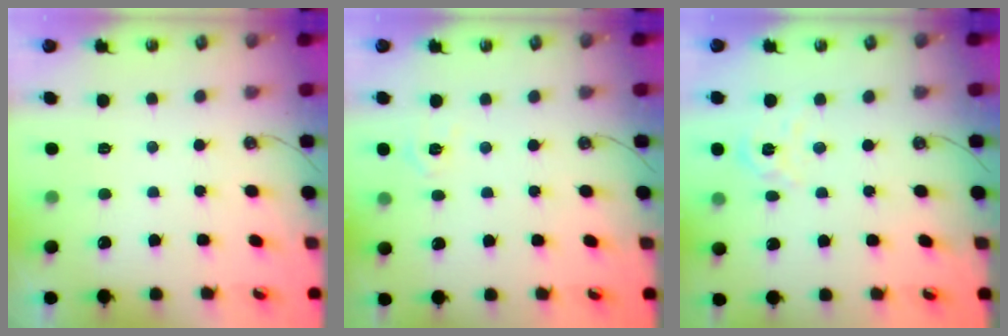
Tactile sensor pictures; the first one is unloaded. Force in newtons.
{"total": 4.8, "press": 4.7, "slide": 0.6}
{"total": 3.7, "press": 3.7, "slide": 0.4}